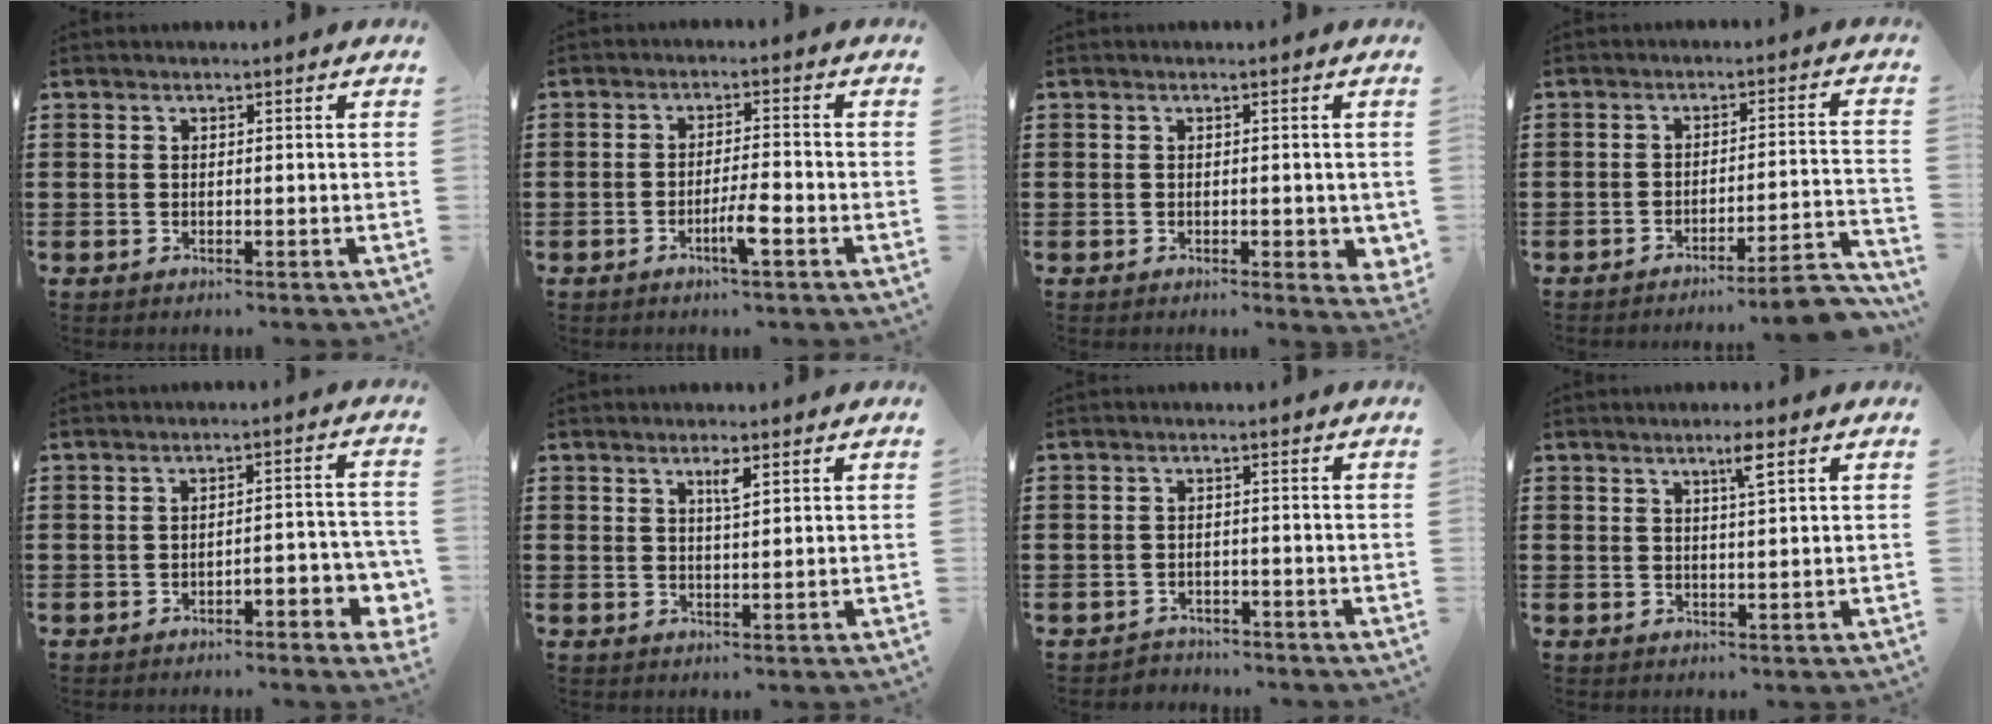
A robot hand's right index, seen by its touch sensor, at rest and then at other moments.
{"total": 4.2, "force": [-2.1, 0.6, 3.7], "torque": [-0.067, -0.001, -0.039]}
{"total": 1.3, "force": [-0.1, 0.7, 1.2], "torque": [-0.021, 0.003, -0.002]}
{"total": 5.6, "force": [-4.9, 0.0, 2.8], "torque": [-0.044, -0.009, -0.093]}
{"total": 3.6, "force": [-2.4, 0.8, 2.5], "torque": [-0.043, 0.005, -0.048]}
{"total": 2.2, "force": [1.1, 0.3, 1.8], "torque": [-0.030, -0.001, 0.017]}
{"total": 2.0, "force": [-1.9, 0.6, -0.3], "torque": [-0.002, 0.003, -0.045]}
{"total": 2.8, "force": [1.5, -0.1, 2.4], "torque": [-0.042, -0.005, 0.022]}